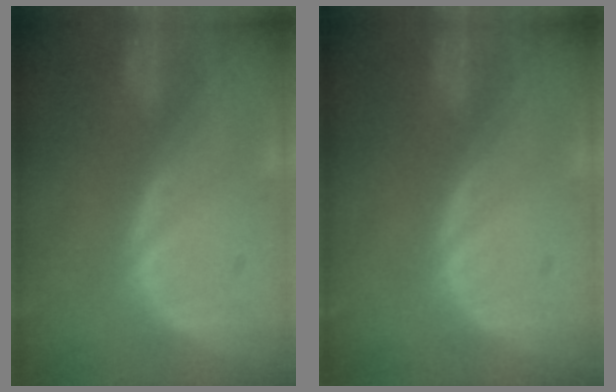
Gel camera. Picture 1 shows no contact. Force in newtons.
{"total": 0.0}